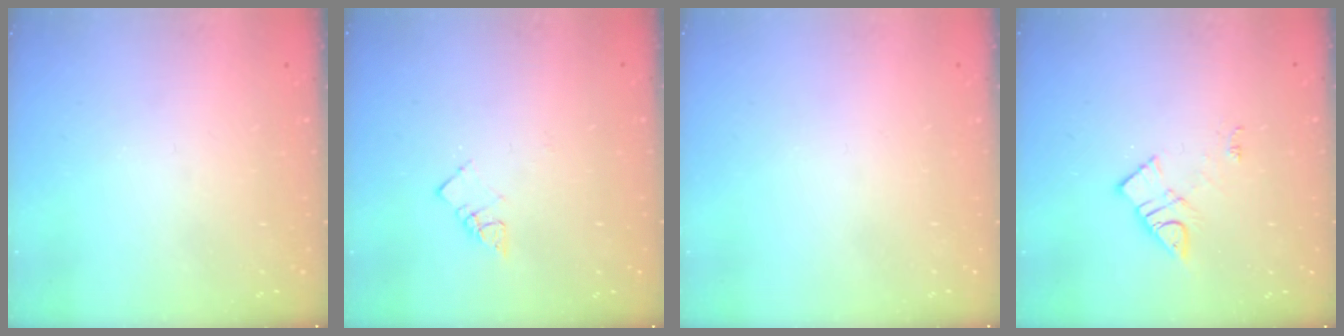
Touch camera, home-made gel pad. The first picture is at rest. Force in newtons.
{"total": 3.3, "press": 3.3, "slide": 0.4}
{"total": 1.6, "press": 1.6, "slide": 0.1}
{"total": 8.9, "press": 8.9, "slide": 0.5}